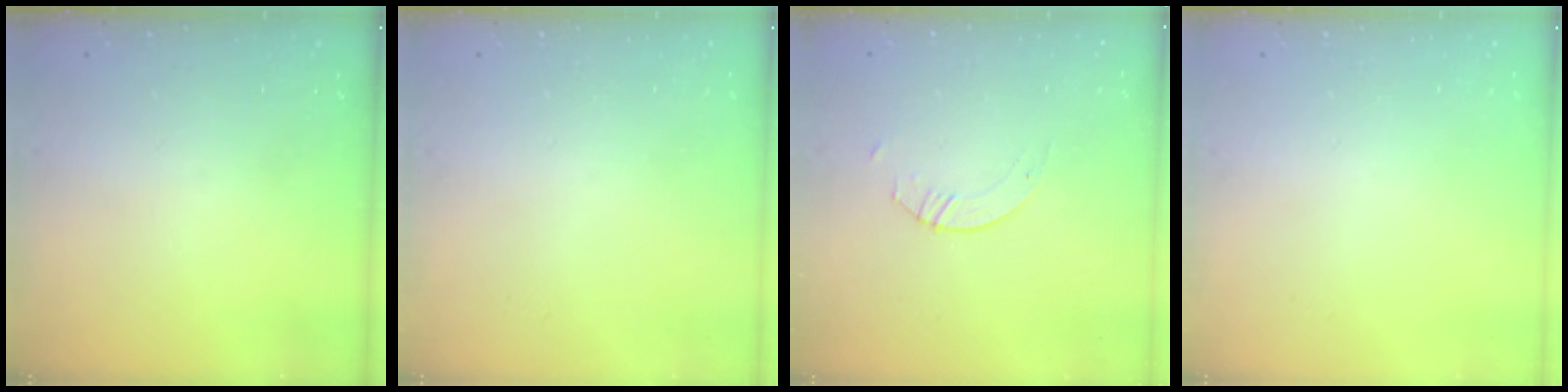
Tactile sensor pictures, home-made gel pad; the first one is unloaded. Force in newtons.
{"total": 0.0}
{"total": 2.6, "press": 2.6, "slide": 0.2}
{"total": 0.0}